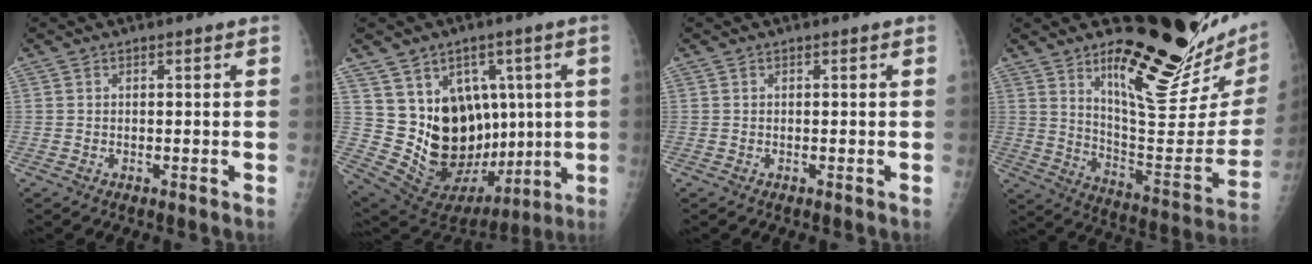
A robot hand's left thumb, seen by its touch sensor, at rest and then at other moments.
{"total": 19.6, "force": [2.2, 13.5, 14.1], "torque": [-0.181, -0.018, 0.076]}
{"total": 0.0}
{"total": 26.2, "force": [18.2, 6.5, 17.7], "torque": [-0.220, -0.140, 0.273]}